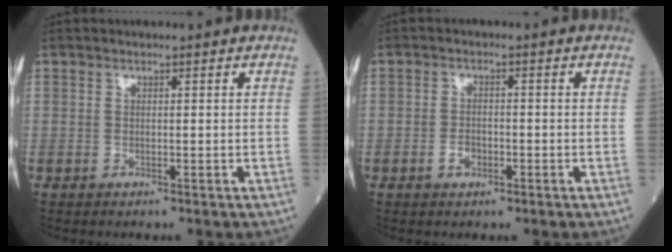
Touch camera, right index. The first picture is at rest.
{"total": 2.6, "force": [-1.1, 1.5, 1.8], "torque": [-0.033, 0.004, -0.017]}